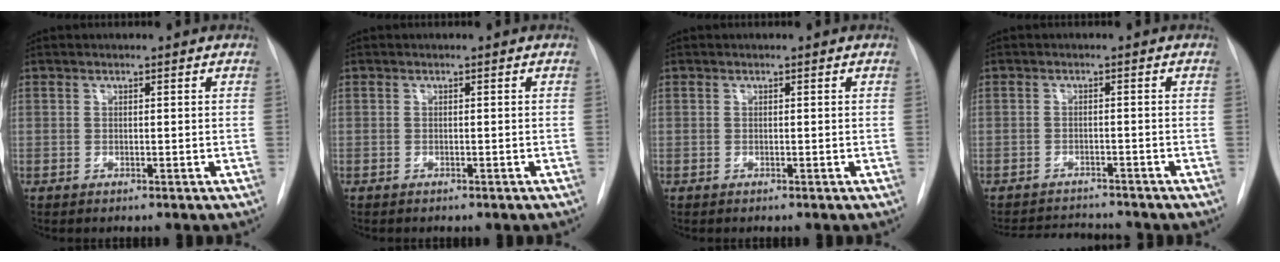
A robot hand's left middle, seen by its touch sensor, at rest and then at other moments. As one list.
[{"total": 0.9, "force": [-0.7, 0.3, 0.4], "torque": [-0.012, -0.001, -0.008]}, {"total": 0.0}, {"total": 6.6, "force": [-6.4, 0.8, 1.1], "torque": [-0.016, 0.001, -0.092]}]